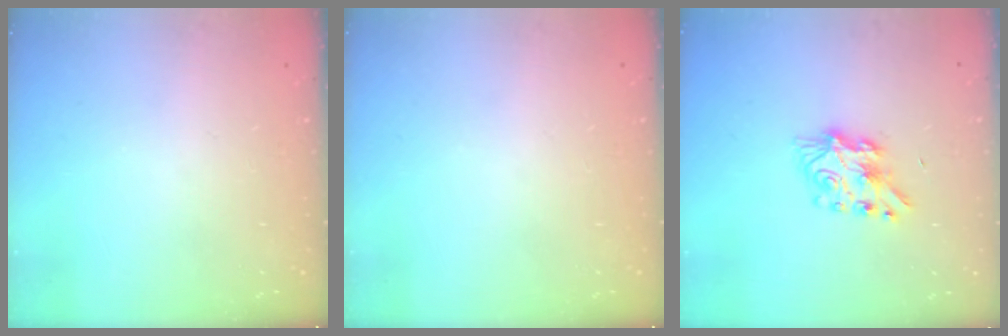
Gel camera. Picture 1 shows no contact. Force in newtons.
{"total": 0.0}
{"total": 7.2, "press": 7.2, "slide": 0.2}